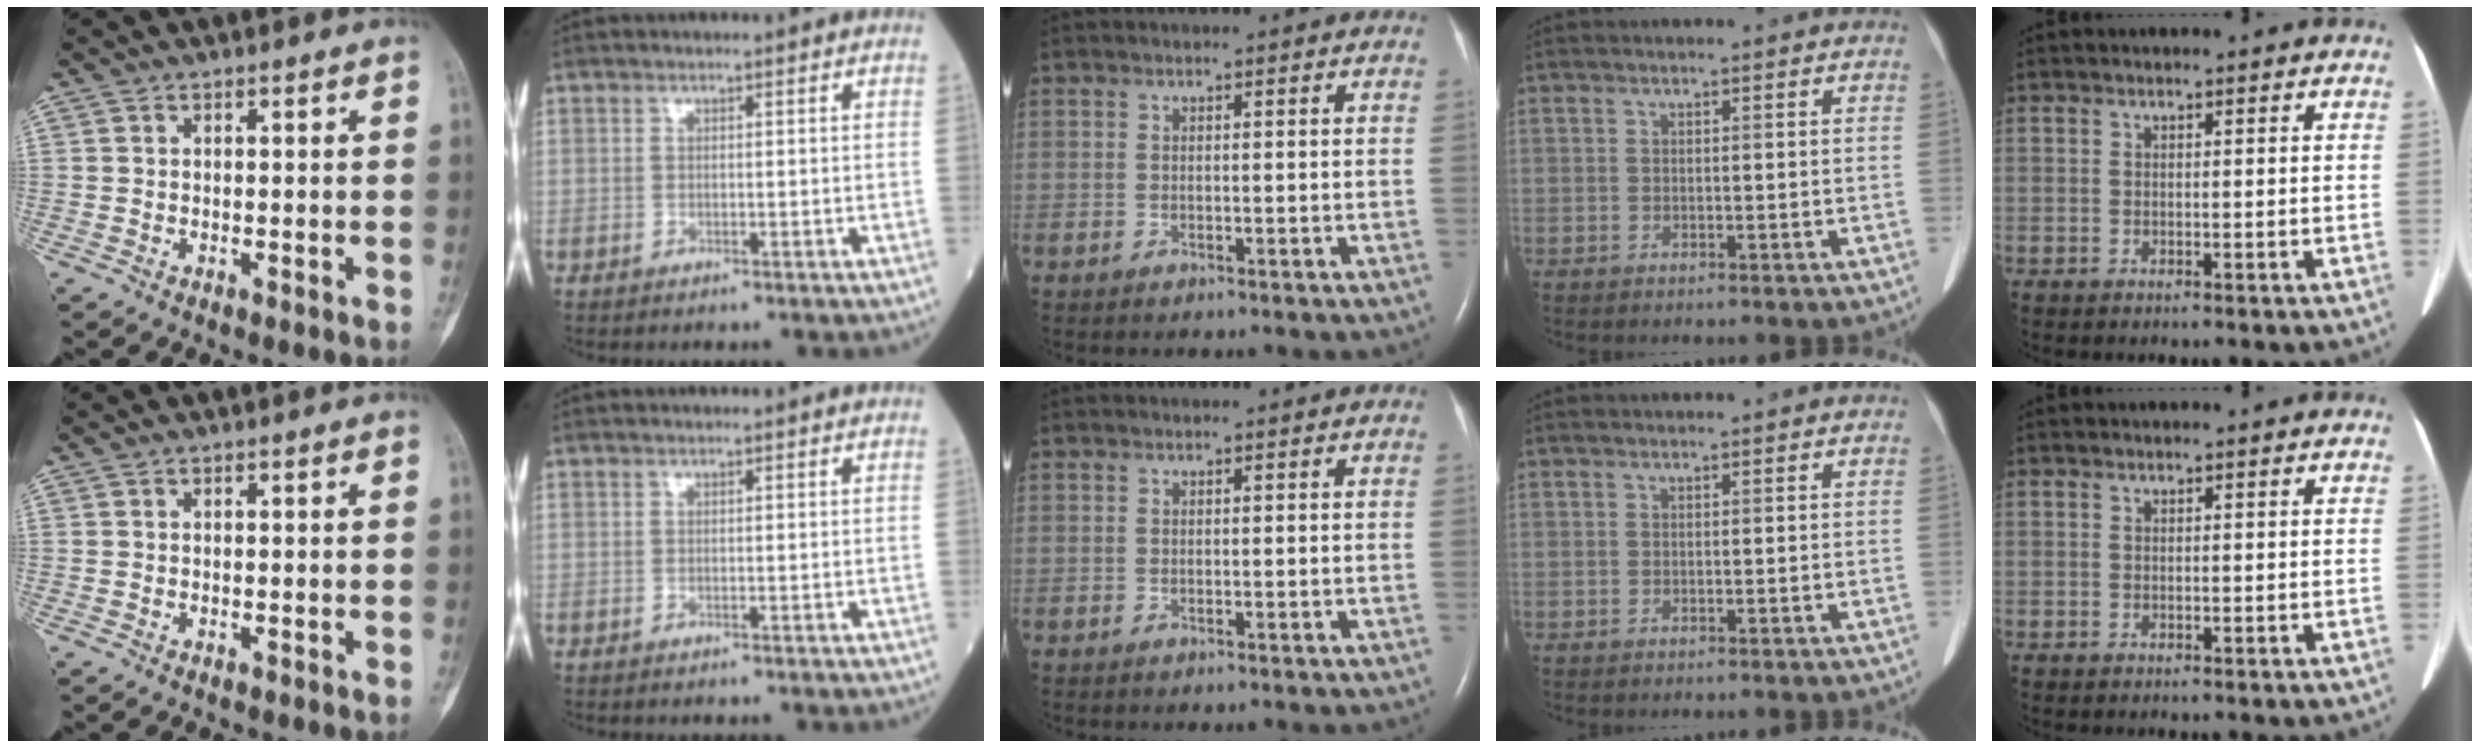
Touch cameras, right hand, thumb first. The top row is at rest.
{}